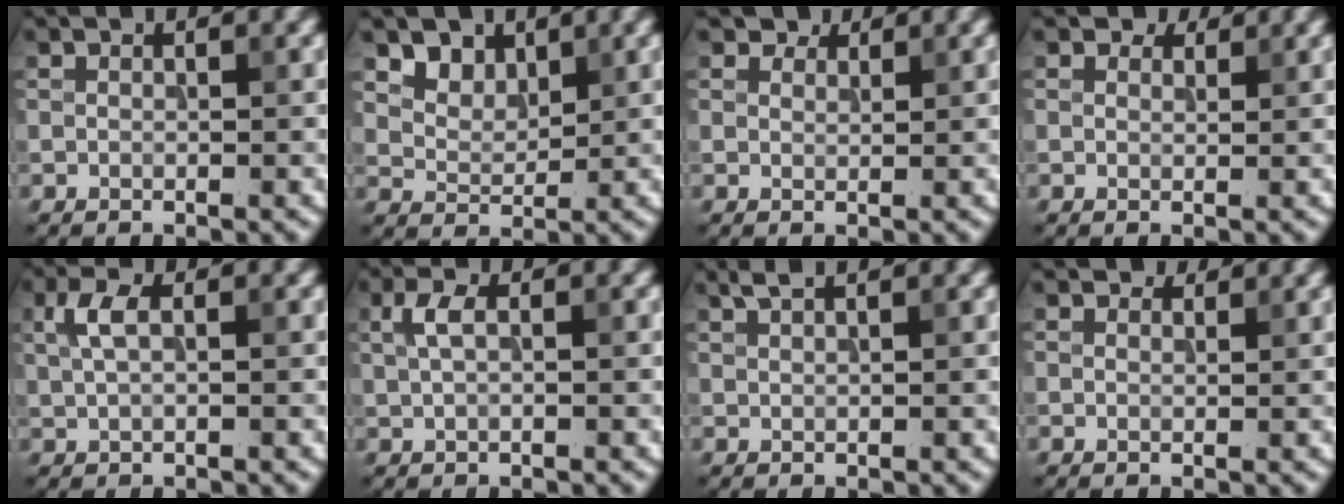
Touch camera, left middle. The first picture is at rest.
{"total": 2.8, "force": [1.9, 1.8, 1.0], "torque": [-0.028, -0.019, 0.047]}
{"total": 1.9, "force": [1.7, 0.8, 0.4], "torque": [-0.012, -0.004, 0.023]}
{"total": 1.6, "force": [1.3, 0.8, 0.4], "torque": [-0.011, -0.004, 0.013]}
{"total": 2.6, "force": [0.8, 1.2, 2.1], "torque": [-0.047, 0.007, 0.015]}
{"total": 2.2, "force": [0.6, 1.0, 1.8], "torque": [-0.040, 0.006, 0.012]}
{"total": 1.3, "force": [1.0, 0.3, 0.8], "torque": [-0.014, 0.002, 0.018]}
{"total": 1.2, "force": [1.1, 0.5, 0.2], "torque": [-0.007, -0.005, 0.009]}